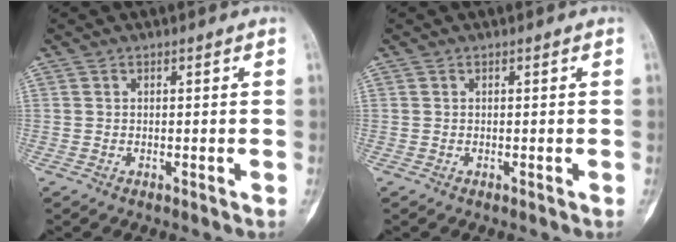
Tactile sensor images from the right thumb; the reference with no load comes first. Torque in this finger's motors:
{"motor_torque": [0.01, 0.01, 0.00, 0.00, 0.00]}